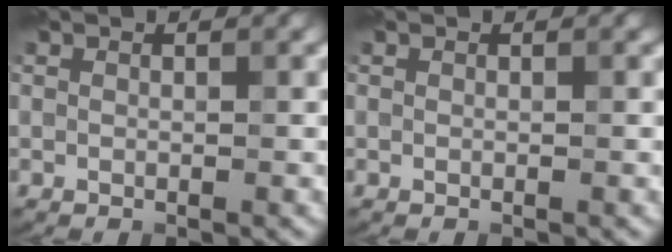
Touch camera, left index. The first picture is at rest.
{"total": 0.0}